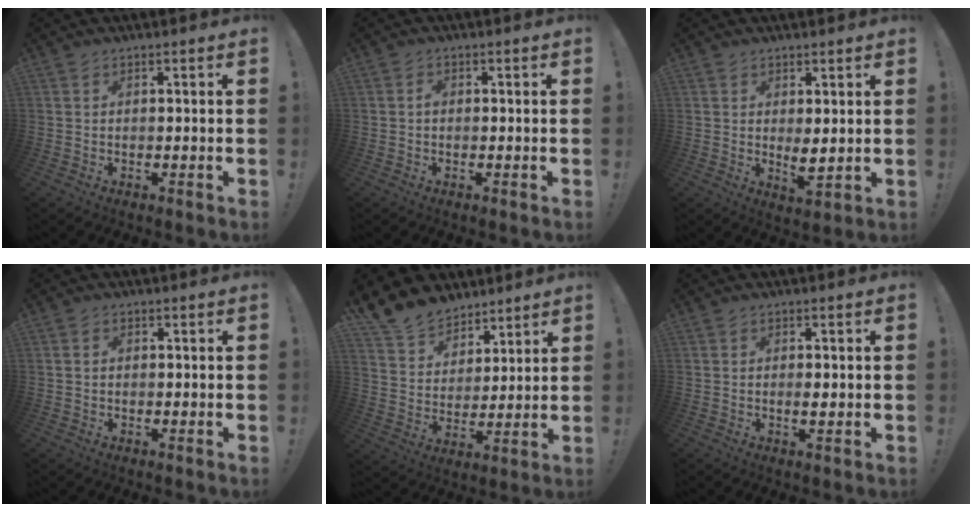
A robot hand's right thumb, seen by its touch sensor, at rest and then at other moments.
{"total": 0.9, "force": [-0.4, 0.6, 0.6], "torque": [-0.013, 0.005, -0.008]}
{"total": 4.3, "force": [1.6, 1.9, 3.5], "torque": [-0.034, -0.019, 0.030]}
{"total": 0.9, "force": [-0.2, 0.8, 0.4], "torque": [-0.009, 0.003, -0.004]}
{"total": 12.0, "force": [9.8, 6.7, 1.9], "torque": [-0.055, -0.076, 0.194]}
{"total": 1.8, "force": [-0.1, 0.4, 1.8], "torque": [-0.017, -0.007, -0.005]}